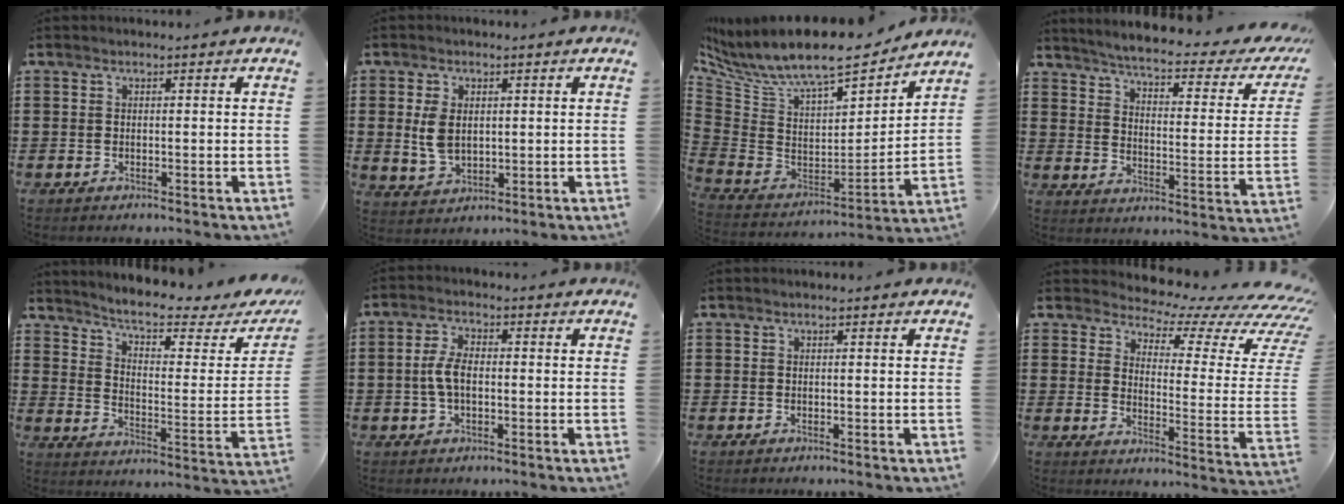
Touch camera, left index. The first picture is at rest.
{"total": 5.0, "force": [0.8, 3.5, 3.5], "torque": [-0.098, 0.003, 0.008]}
{"total": 10.3, "force": [8.8, 2.3, 4.8], "torque": [-0.135, -0.063, 0.152]}
{"total": 3.8, "force": [2.9, -0.3, 2.4], "torque": [-0.064, -0.032, 0.040]}
{"total": 6.0, "force": [4.9, 0.7, 3.4], "torque": [-0.079, -0.032, 0.075]}
{"total": 4.7, "force": [-0.4, 2.2, 4.2], "torque": [-0.099, -0.002, -0.013]}
{"total": 0.0}
{"total": 5.1, "force": [4.3, 1.1, 2.5], "torque": [-0.054, -0.049, 0.067]}